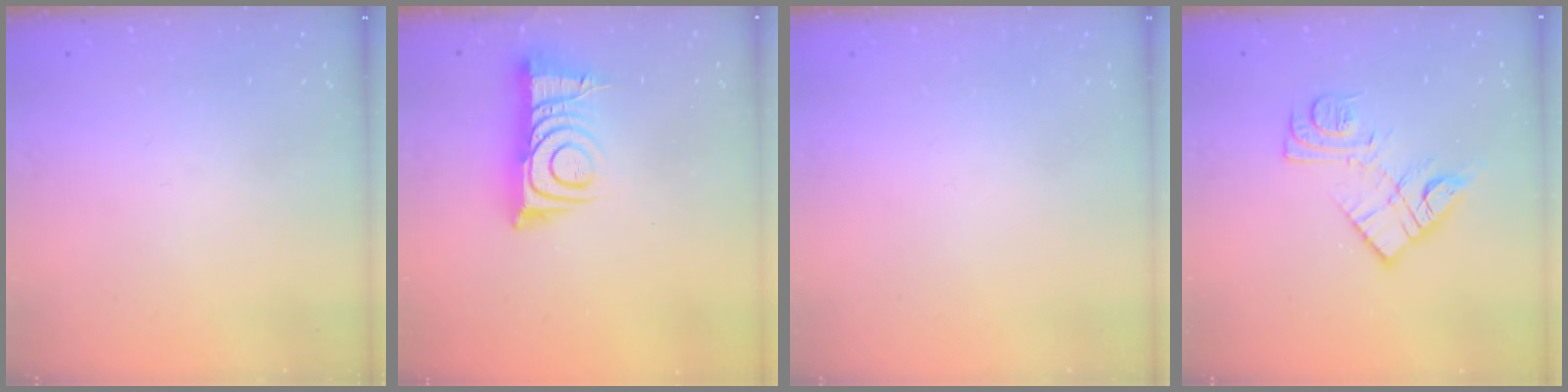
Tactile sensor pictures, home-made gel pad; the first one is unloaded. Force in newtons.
{"total": 11.0, "press": 11.0, "slide": 0.6}
{"total": 1.5, "press": 1.5, "slide": 0.1}
{"total": 11.8, "press": 11.8, "slide": 0.7}